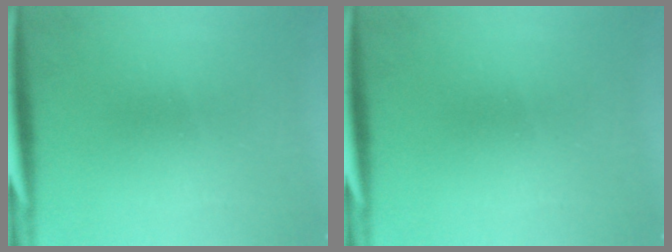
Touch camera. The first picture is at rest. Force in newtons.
{"total": 0.0}